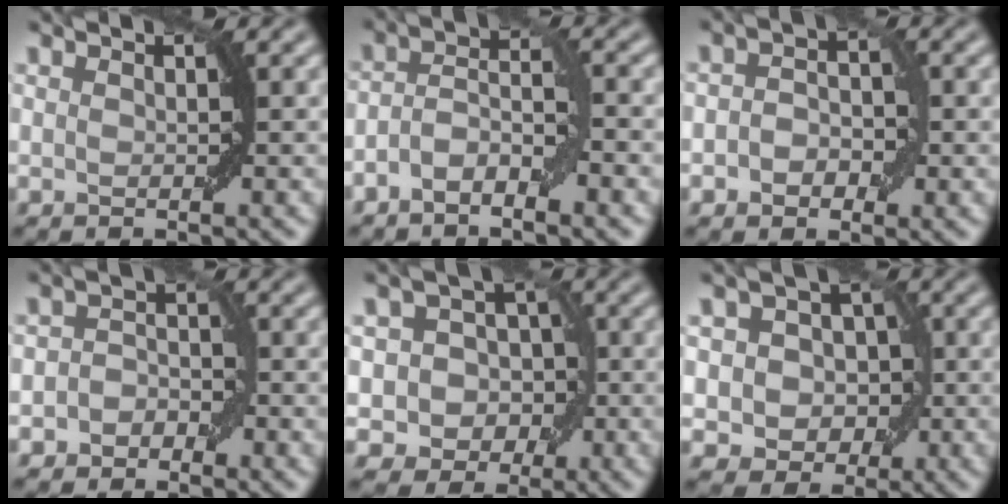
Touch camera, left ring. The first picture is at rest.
{"total": 3.7, "force": [-1.9, 1.3, 2.9], "torque": [-0.055, 0.010, -0.039]}
{"total": 2.8, "force": [-0.6, 2.0, 1.7], "torque": [-0.025, 0.003, -0.016]}
{"total": 2.2, "force": [-1.1, 1.8, 0.7], "torque": [0.009, 0.006, -0.028]}
{"total": 5.9, "force": [-0.6, 5.3, 2.4], "torque": [-0.009, 0.022, -0.033]}
{"total": 5.4, "force": [0.6, 4.7, 2.7], "torque": [-0.018, 0.019, -0.014]}